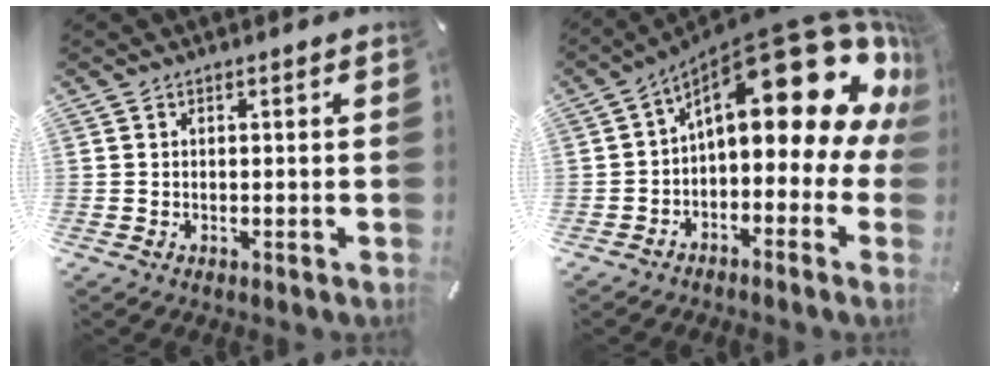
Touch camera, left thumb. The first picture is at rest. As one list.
[{"total": 22.8, "force": [10.5, 9.1, 18.1], "torque": [-0.245, -0.087, 0.173]}]